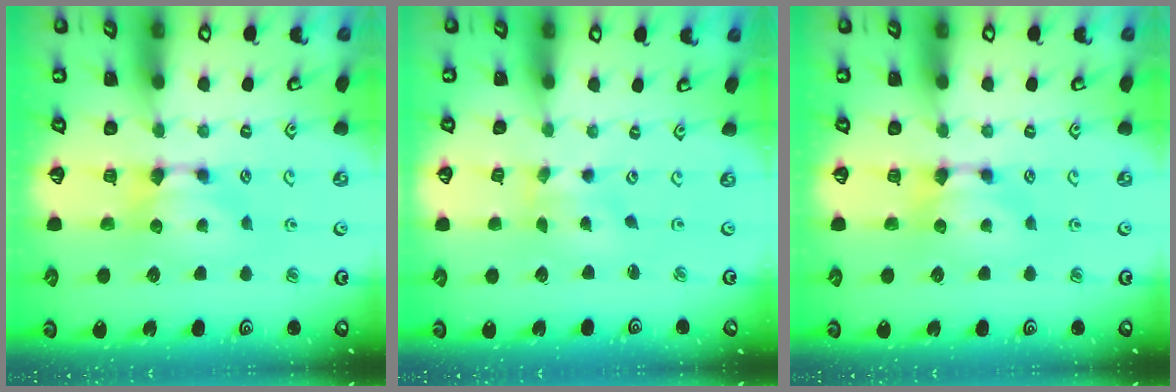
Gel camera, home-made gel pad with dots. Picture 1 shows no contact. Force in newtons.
{"total": 2.6, "press": 2.5, "slide": 0.9}
{"total": 0.0}